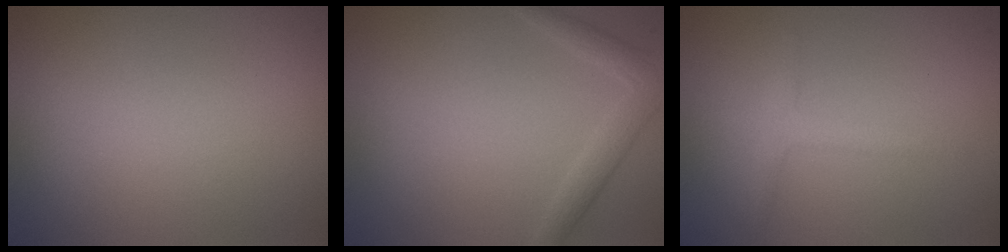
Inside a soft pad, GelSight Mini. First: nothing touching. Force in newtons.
{"total": 2.0, "press": 2.0, "slide": 0.1}
{"total": 1.7, "press": 1.7, "slide": 0.0}